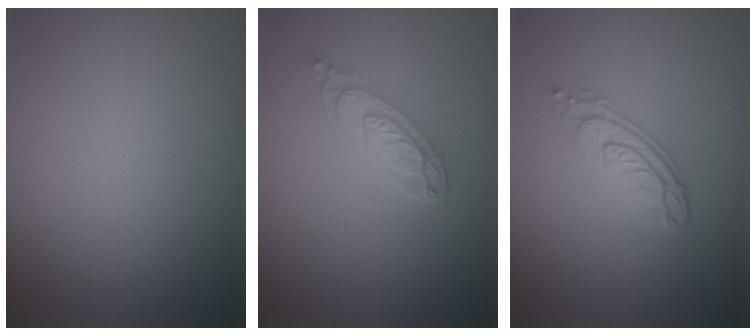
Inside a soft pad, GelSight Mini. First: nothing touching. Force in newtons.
{"total": 3.9, "press": 3.0, "slide": 2.5}
{"total": 4.1, "press": 3.0, "slide": 2.7}